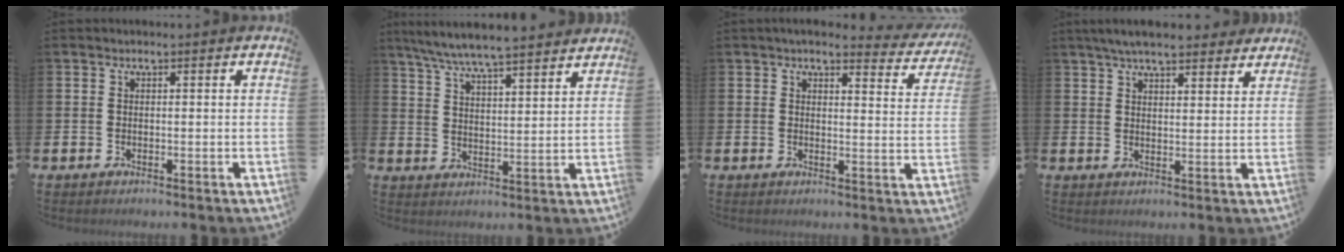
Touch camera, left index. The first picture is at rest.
{"total": 6.9, "force": [6.6, -0.1, 1.9], "torque": [-0.067, -0.036, 0.118]}
{"total": 3.4, "force": [3.2, 0.9, 0.9], "torque": [-0.020, -0.019, 0.053]}
{"total": 5.7, "force": [5.4, 0.9, 1.8], "torque": [-0.047, -0.015, 0.099]}